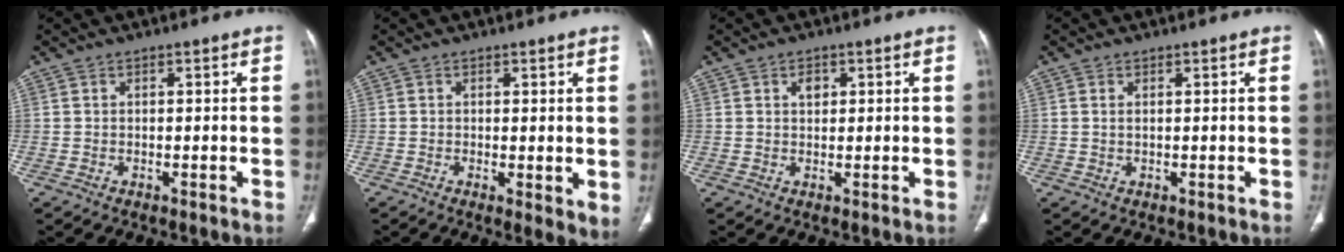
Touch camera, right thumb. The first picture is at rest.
{"total": 4.0, "force": [-0.1, 1.3, 3.8], "torque": [-0.060, -0.016, -0.003]}
{"total": 2.0, "force": [0.8, 1.4, 1.2], "torque": [-0.013, -0.001, 0.012]}
{"total": 0.7, "force": [0.2, 0.3, 0.6], "torque": [-0.018, 0.004, 0.006]}